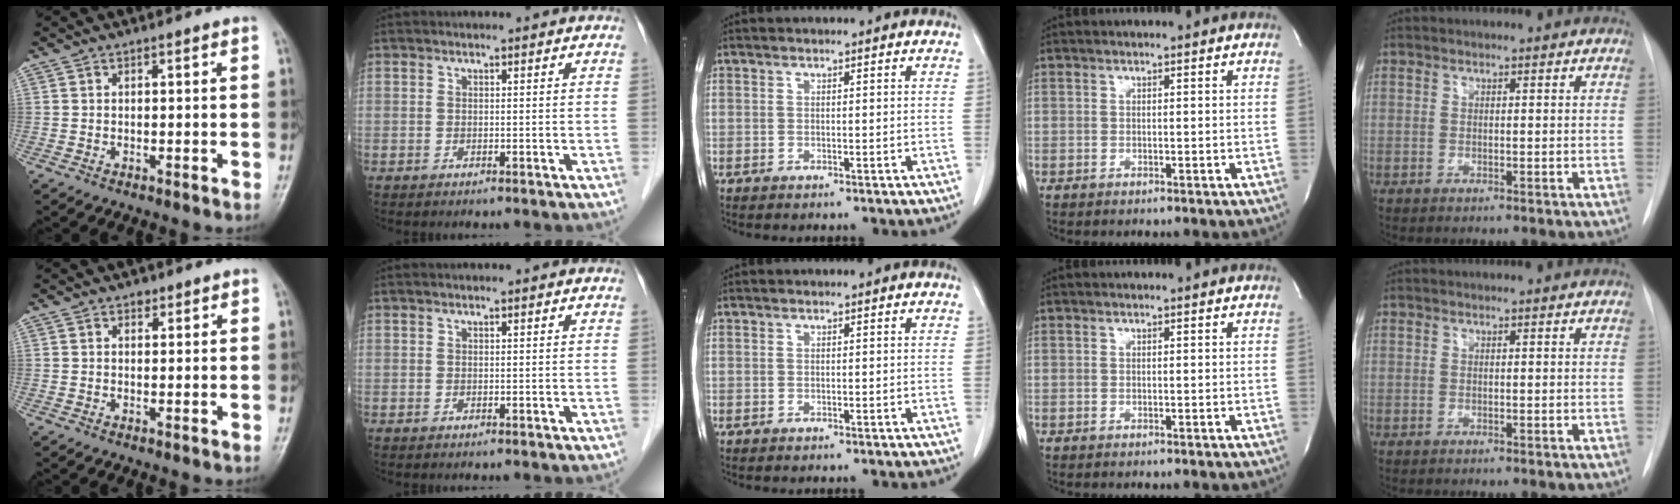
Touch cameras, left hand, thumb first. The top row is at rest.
{"thumb": {"total": 1.2, "force": [0.8, 0.8, 0.4], "torque": [0.003, -0.005, 0.010]}}